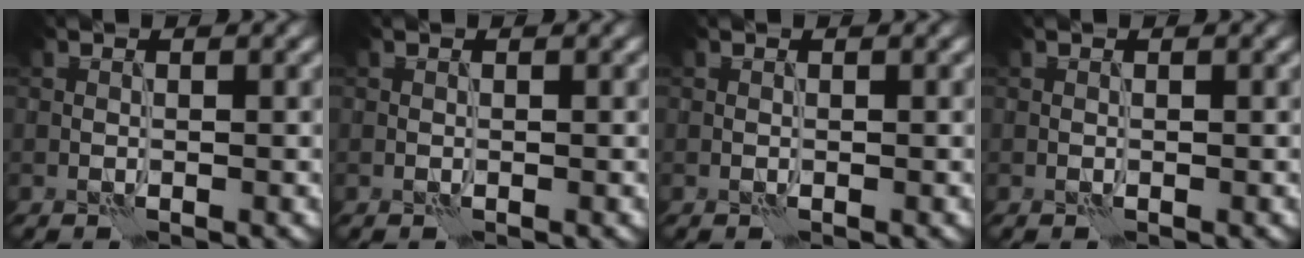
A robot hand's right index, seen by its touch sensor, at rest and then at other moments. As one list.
[{"total": 0.0}, {"total": 0.0}, {"total": 0.0}]